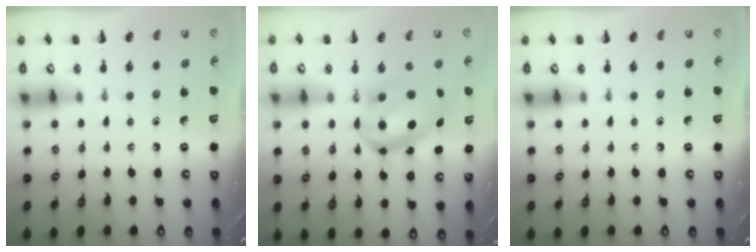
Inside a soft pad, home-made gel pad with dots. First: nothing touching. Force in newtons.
{"total": 14.1, "press": 13.7, "slide": 3.6}
{"total": 0.0}